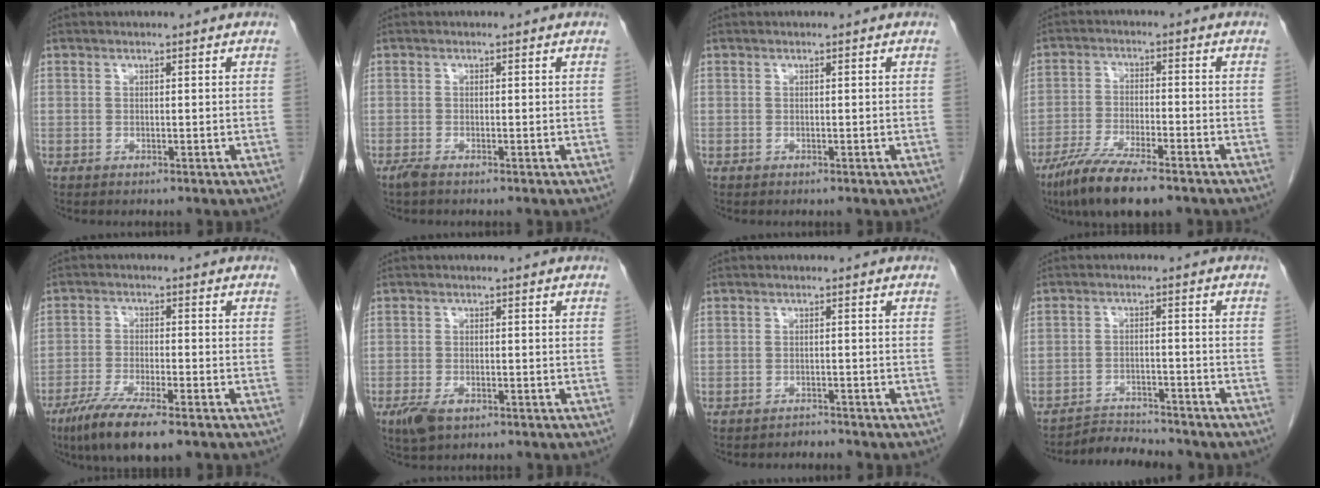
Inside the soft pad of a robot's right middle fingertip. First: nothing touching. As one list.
[{"total": 1.2, "force": [-0.9, 0.1, 0.7], "torque": [-0.021, -0.004, -0.019]}, {"total": 0.0}, {"total": 10.7, "force": [-7.8, 1.8, 7.1], "torque": [-0.130, -0.026, -0.133]}, {"total": 9.7, "force": [-6.6, 1.4, 7.0], "torque": [-0.125, -0.023, -0.108]}, {"total": 3.6, "force": [-2.0, 1.6, 2.5], "torque": [-0.052, -0.005, -0.030]}, {"total": 1.7, "force": [-1.6, 0.1, -0.5], "torque": [0.007, -0.007, -0.022]}, {"total": 6.2, "force": [-6.1, 0.9, 0.4], "torque": [-0.008, -0.001, -0.096]}]